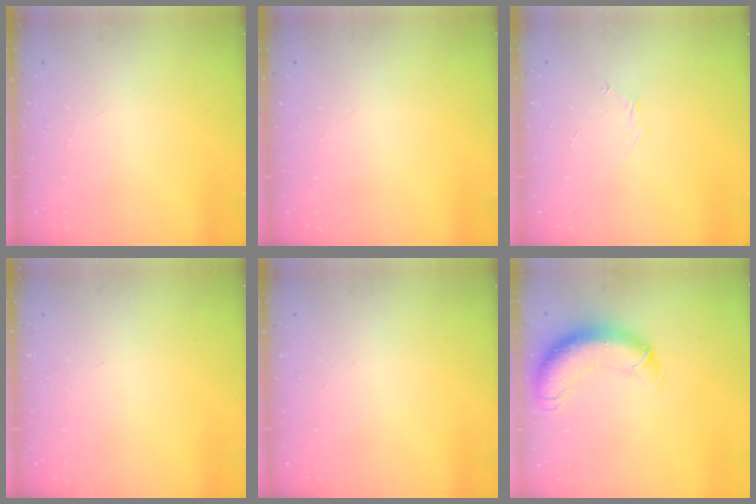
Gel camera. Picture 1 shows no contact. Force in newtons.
{"total": 0.0}
{"total": 4.1, "press": 3.9, "slide": 1.2}
{"total": 0.0}
{"total": 0.0}
{"total": 13.5, "press": 13.1, "slide": 3.5}